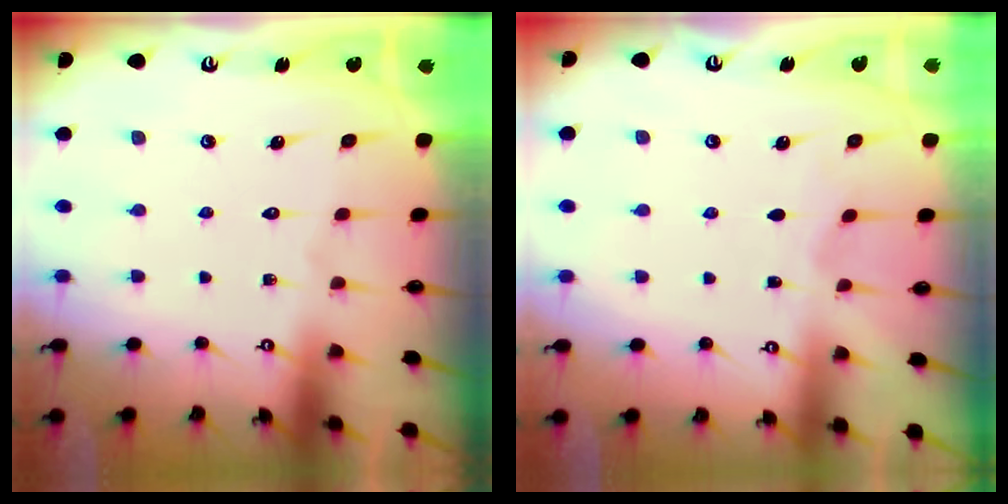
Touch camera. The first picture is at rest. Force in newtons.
{"total": 2.3, "press": 2.3, "slide": 0.4}